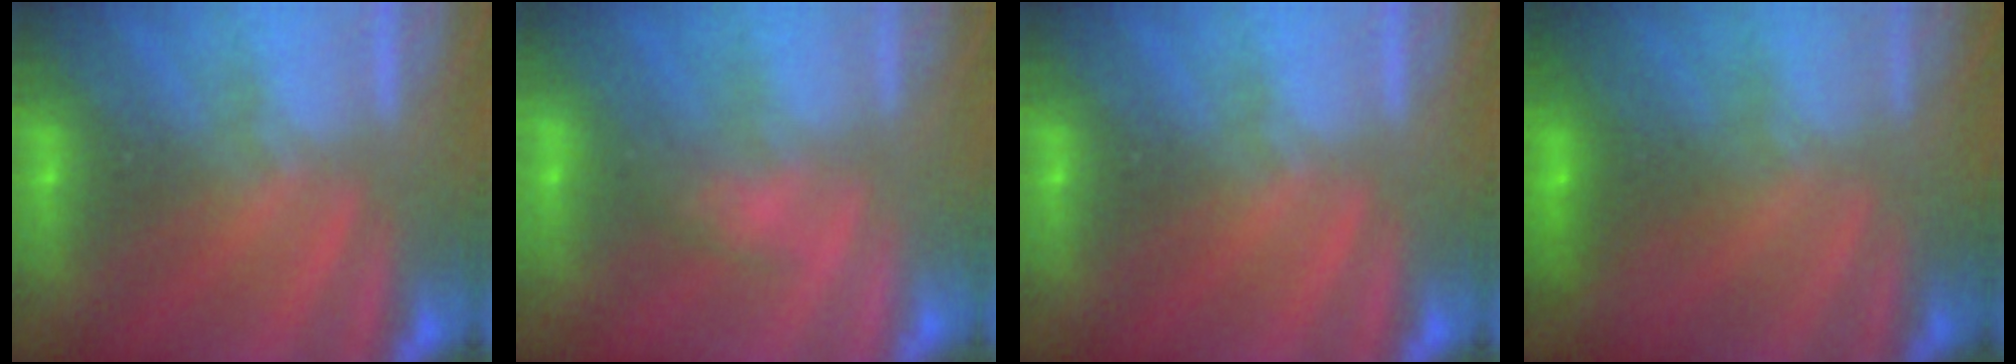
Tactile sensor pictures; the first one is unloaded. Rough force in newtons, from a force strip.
{"total": 2.6}
{"total": 0.0}
{"total": 1.2}